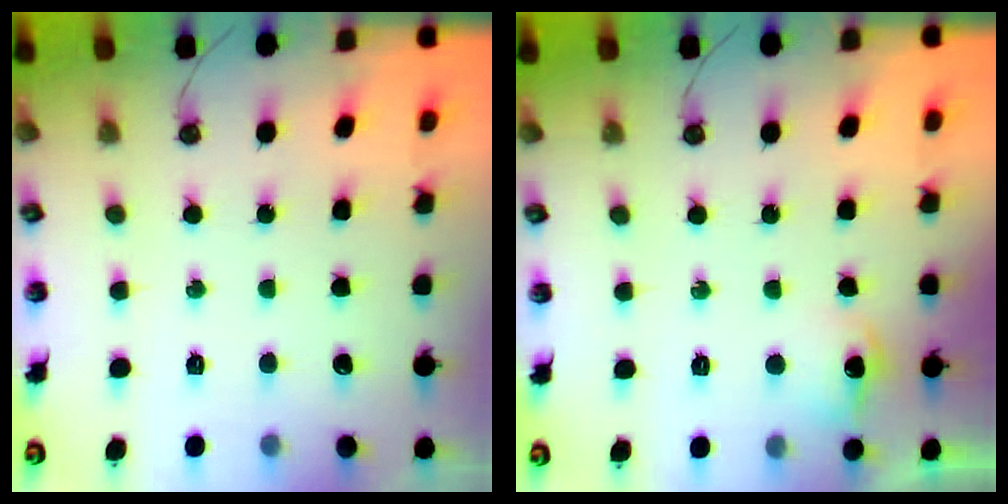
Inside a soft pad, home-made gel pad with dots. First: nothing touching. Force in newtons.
{"total": 7.3, "press": 7.2, "slide": 0.8}